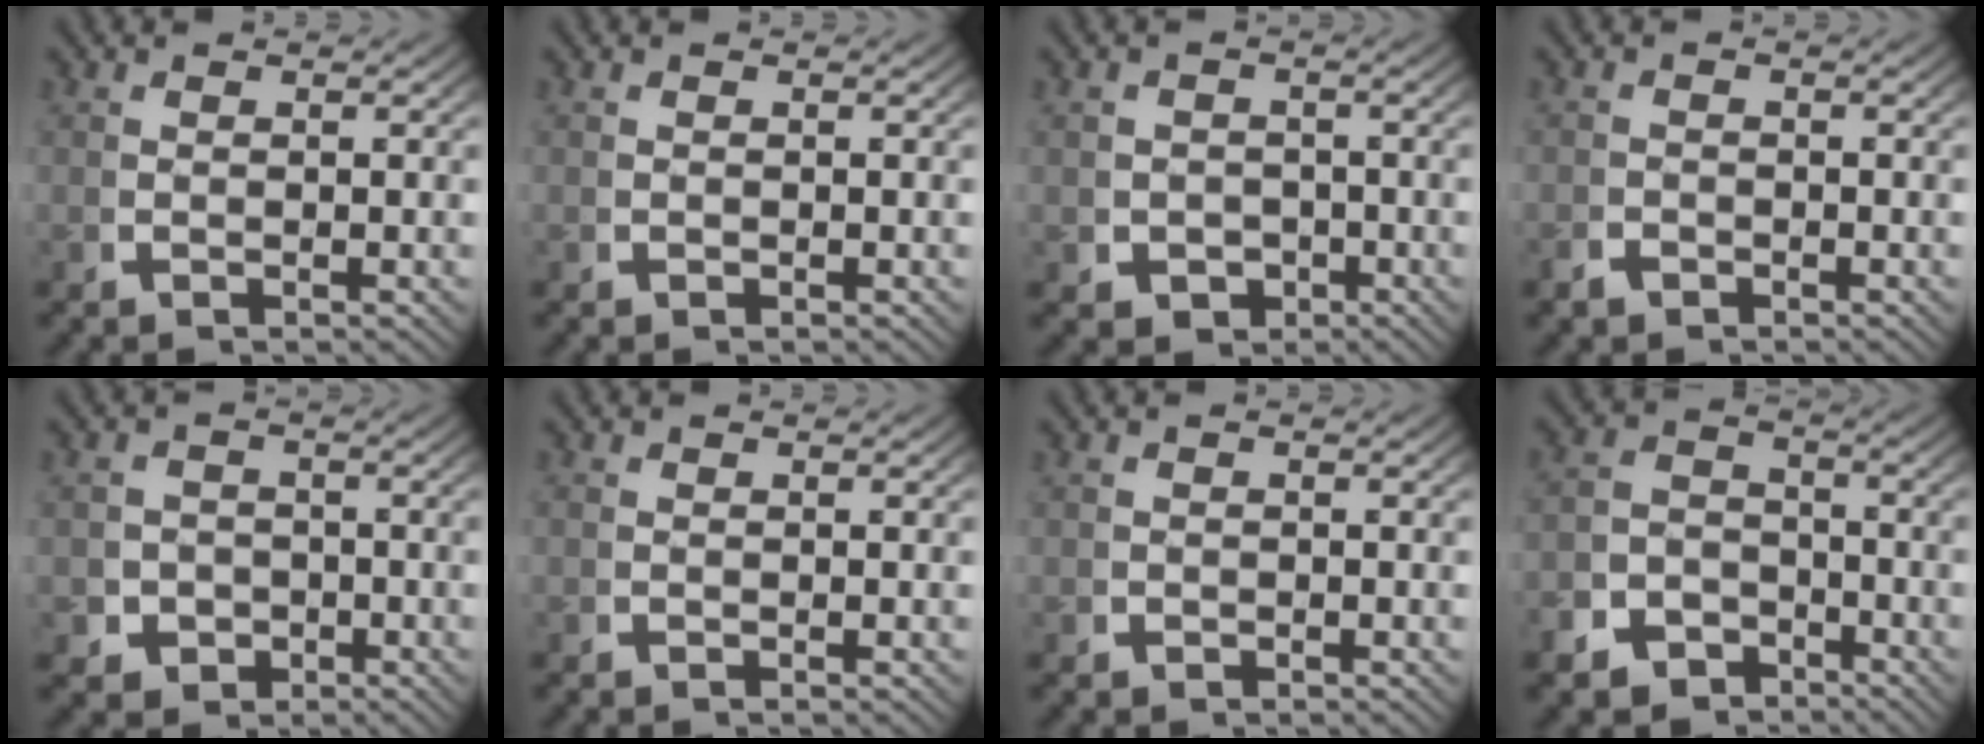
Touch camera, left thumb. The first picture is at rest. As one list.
[{"total": 0.0}, {"total": 4.4, "force": [-1.6, 3.8, 1.5], "torque": [-0.029, -0.027, -0.019]}, {"total": 1.4, "force": [-1.2, 0.6, 0.1], "torque": [-0.002, -0.007, -0.024]}, {"total": 5.2, "force": [-2.0, 4.5, 1.8], "torque": [-0.032, -0.028, -0.025]}, {"total": 0.0}, {"total": 0.6, "force": [-0.3, 0.5, 0.1], "torque": [-0.002, -0.004, -0.006]}, {"total": 7.3, "force": [-4.4, 5.5, 1.9], "torque": [-0.015, -0.030, -0.075]}]